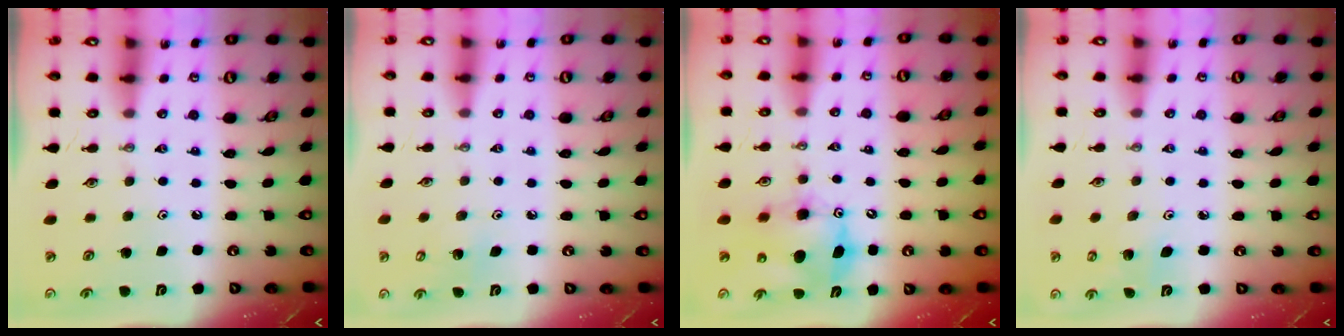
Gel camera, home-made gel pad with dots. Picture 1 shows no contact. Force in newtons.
{"total": 5.5, "press": 5.5, "slide": 0.4}
{"total": 9.1, "press": 9.0, "slide": 0.6}
{"total": 3.9, "press": 3.9, "slide": 0.3}